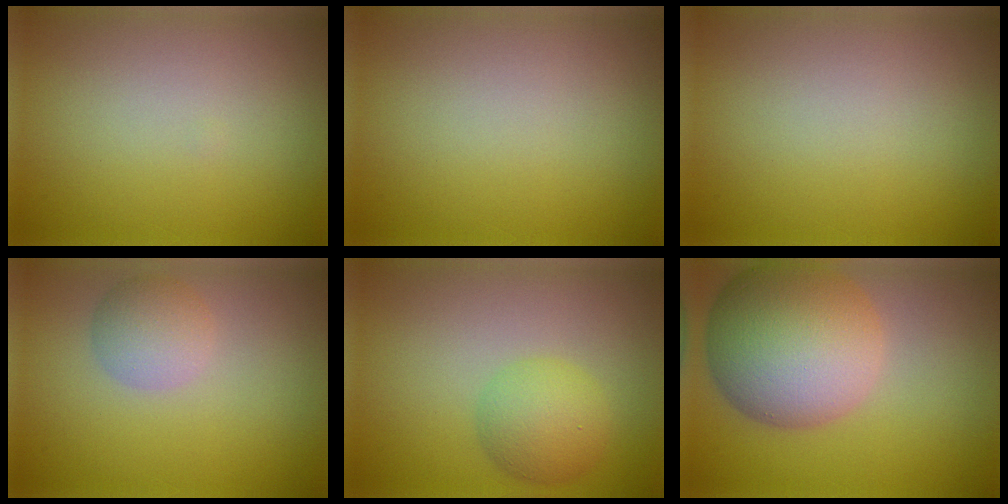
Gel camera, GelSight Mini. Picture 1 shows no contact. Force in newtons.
{"total": 0.0}
{"total": 0.0}
{"total": 2.7, "press": 2.7, "slide": 0.1}
{"total": 3.7, "press": 3.7, "slide": 0.0}
{"total": 11.2, "press": 11.1, "slide": 0.4}